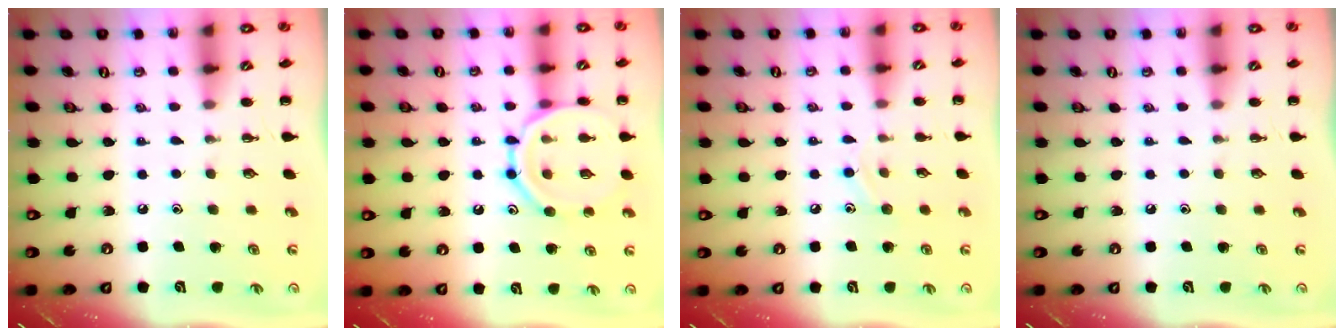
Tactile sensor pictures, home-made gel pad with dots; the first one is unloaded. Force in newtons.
{"total": 13.6, "press": 13.5, "slide": 1.0}
{"total": 7.6, "press": 7.4, "slide": 1.8}
{"total": 0.0}